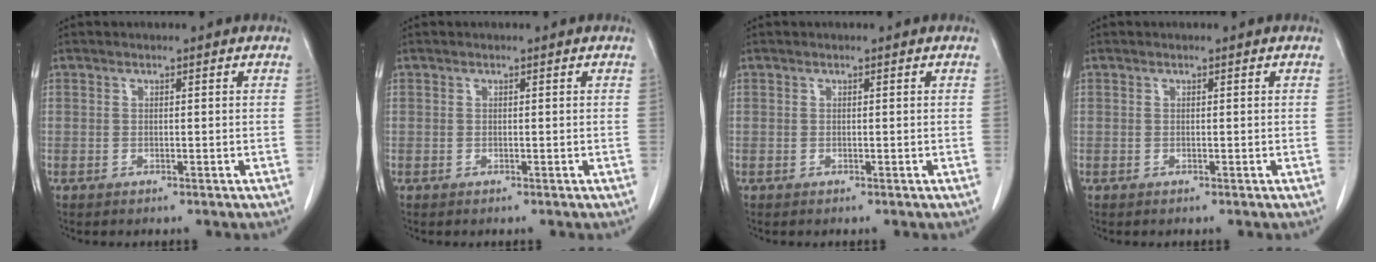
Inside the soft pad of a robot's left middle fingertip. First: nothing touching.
{"total": 0.0}
{"total": 0.0}
{"total": 0.0}